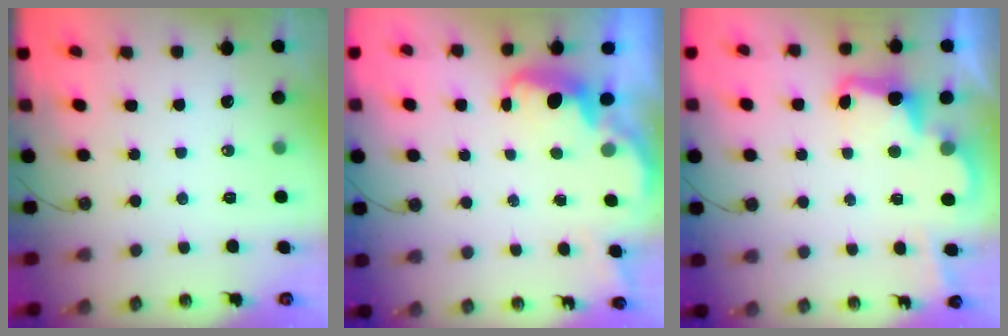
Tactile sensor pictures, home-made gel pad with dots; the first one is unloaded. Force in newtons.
{"total": 1.9, "press": 1.9, "slide": 0.5}
{"total": 3.2, "press": 3.1, "slide": 0.6}